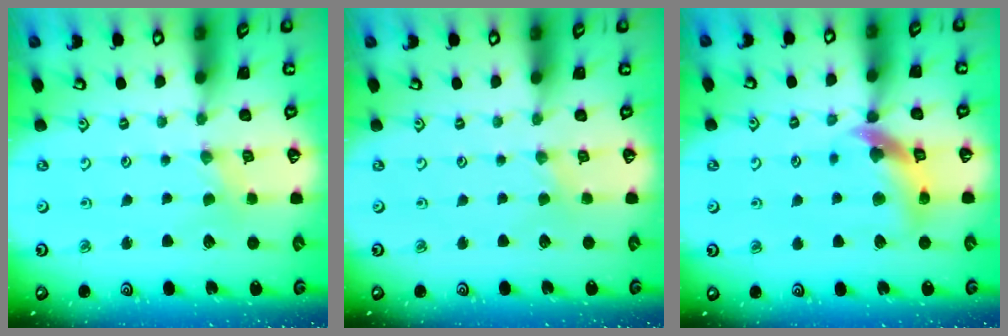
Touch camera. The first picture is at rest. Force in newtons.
{"total": 0.5, "press": 0.5, "slide": 0.2}
{"total": 10.7, "press": 10.6, "slide": 1.5}